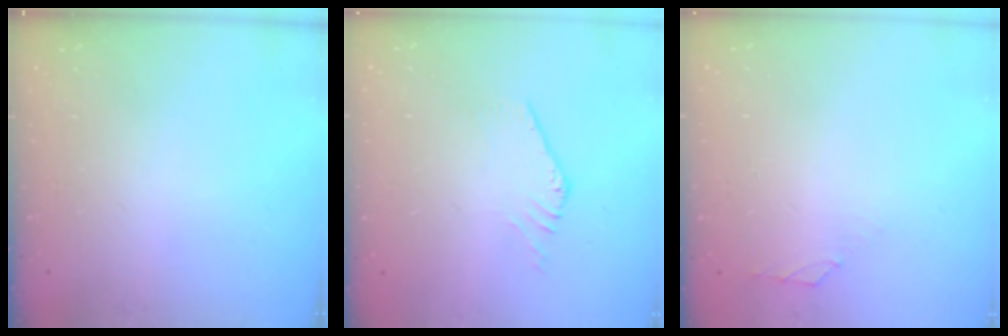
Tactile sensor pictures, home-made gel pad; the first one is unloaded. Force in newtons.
{"total": 0.7, "press": 0.7, "slide": 0.1}
{"total": 0.8, "press": 0.6, "slide": 0.5}